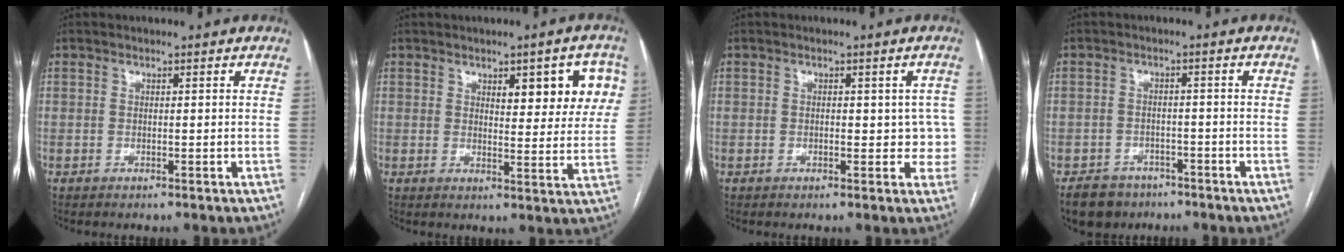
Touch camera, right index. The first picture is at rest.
{"total": 8.8, "force": [3.6, 3.1, 7.4], "torque": [-0.080, 0.010, 0.045]}
{"total": 3.7, "force": [0.0, 2.4, 2.8], "torque": [-0.010, 0.013, -0.003]}
{"total": 6.0, "force": [-4.5, 3.8, 0.9], "torque": [-0.018, 0.002, -0.071]}